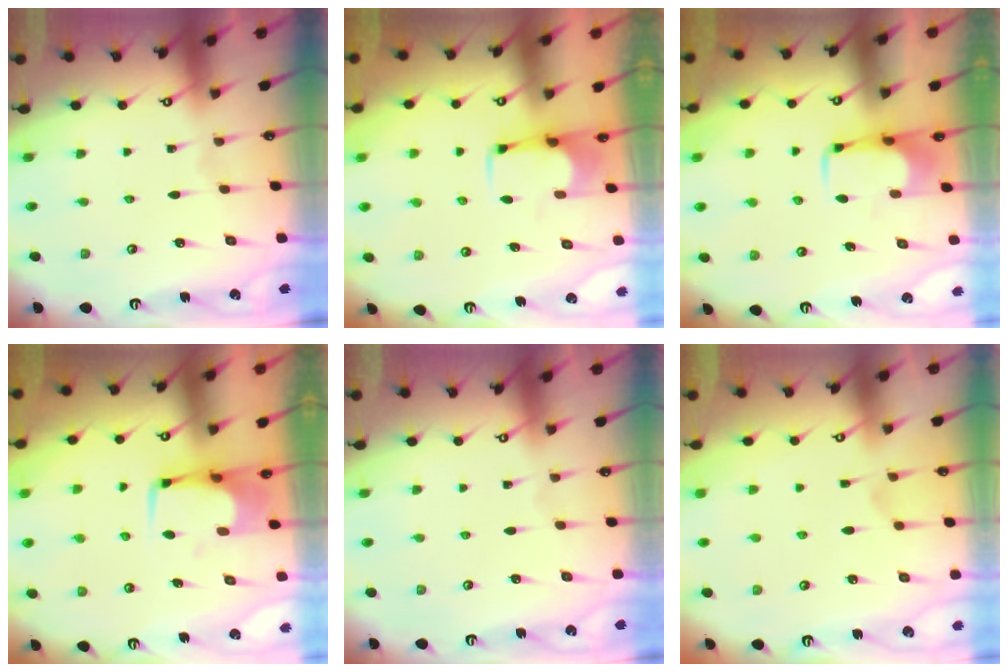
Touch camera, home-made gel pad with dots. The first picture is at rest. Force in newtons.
{"total": 2.6, "press": 2.4, "slide": 1.1}
{"total": 1.4, "press": 1.3, "slide": 0.5}
{"total": 1.0, "press": 0.8, "slide": 0.7}
{"total": 0.0}
{"total": 2.2, "press": 1.9, "slide": 1.1}